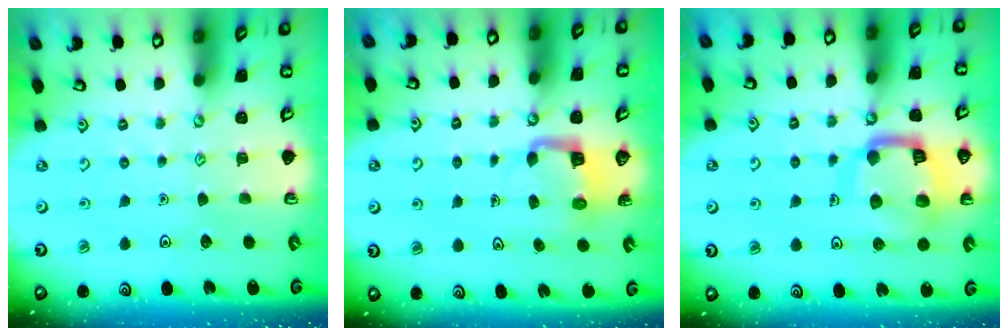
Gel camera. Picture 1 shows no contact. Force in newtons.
{"total": 4.5, "press": 4.5, "slide": 0.1}
{"total": 15.2, "press": 15.2, "slide": 1.5}